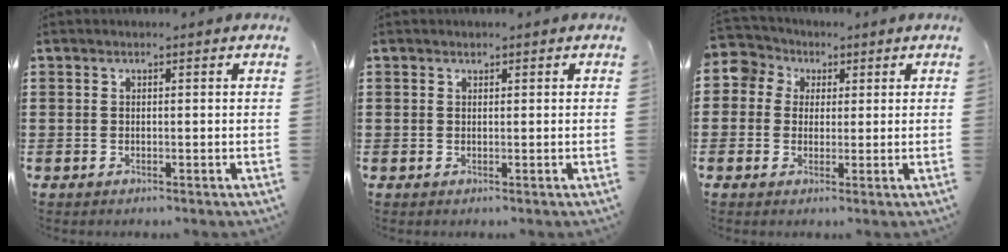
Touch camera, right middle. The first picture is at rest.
{"total": 0.7, "force": [0.4, 0.5, 0.0], "torque": [0.007, -0.001, 0.007]}
{"total": 4.1, "force": [0.8, 4.0, 0.1], "torque": [-0.030, 0.007, 0.007]}